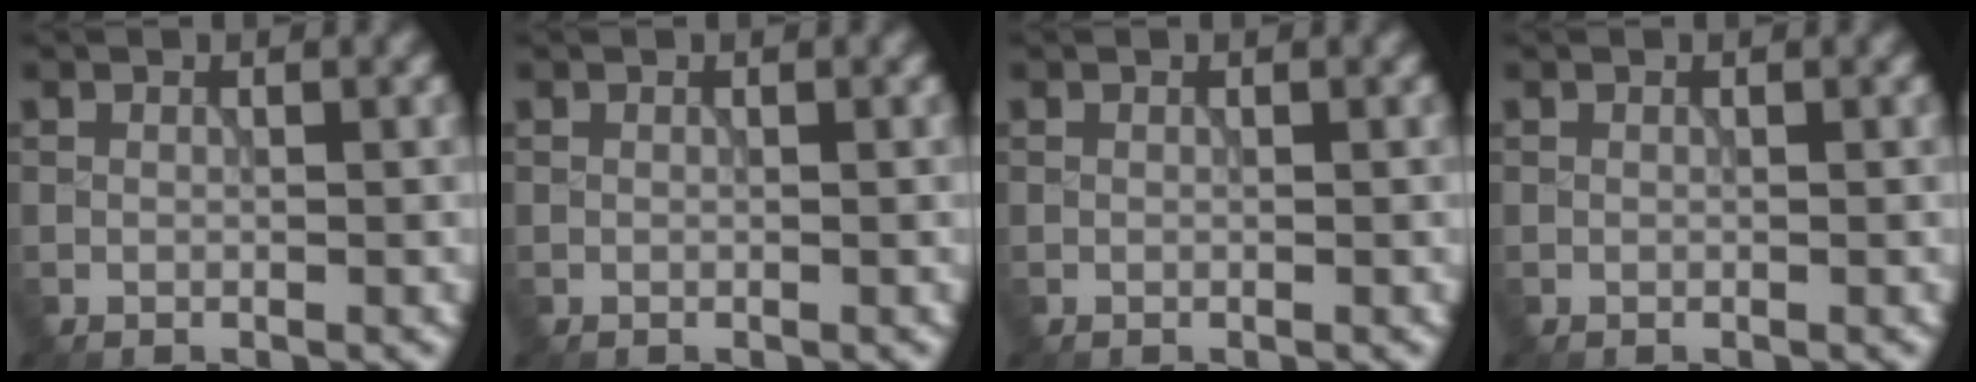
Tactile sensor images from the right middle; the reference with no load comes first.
{"total": 0.0}
{"total": 0.0}
{"total": 0.0}